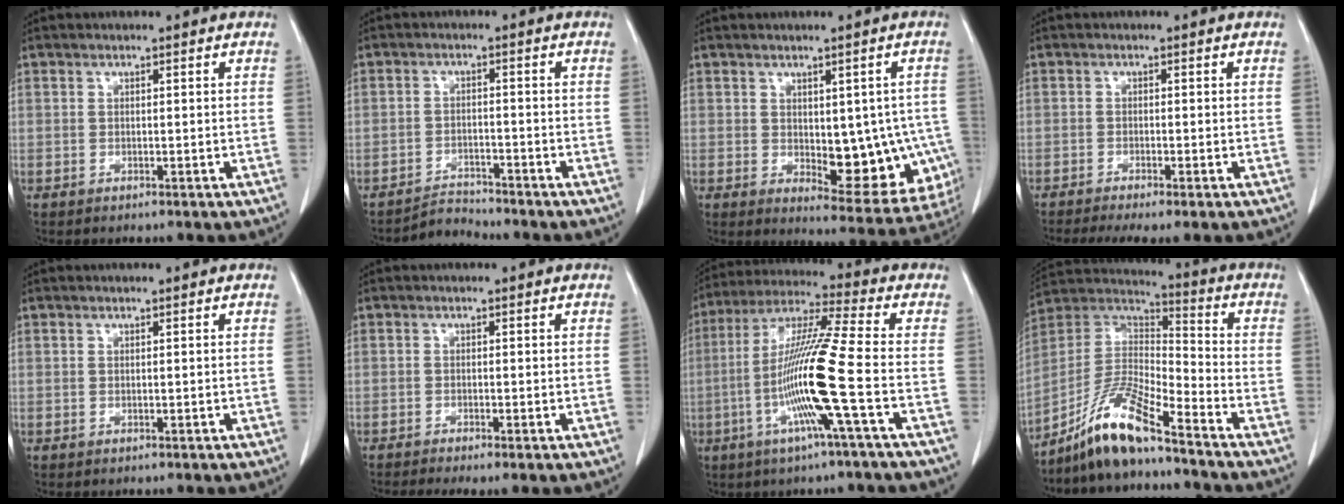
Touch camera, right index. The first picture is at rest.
{"total": 3.1, "force": [-2.9, 0.1, -1.2], "torque": [0.025, -0.005, -0.049]}
{"total": 12.4, "force": [-1.3, 5.8, 10.9], "torque": [-0.115, -0.002, 0.002]}
{"total": 5.3, "force": [-3.9, 0.4, 3.6], "torque": [-0.056, -0.009, -0.063]}
{"total": 0.0}
{"total": 3.7, "force": [-2.5, 0.5, 2.7], "torque": [-0.043, -0.009, -0.041]}
{"total": 14.4, "force": [-3.8, -1.6, 13.8], "torque": [-0.272, -0.006, -0.085]}
{"total": 12.6, "force": [-9.4, 1.2, 8.2], "torque": [-0.169, 0.005, -0.177]}